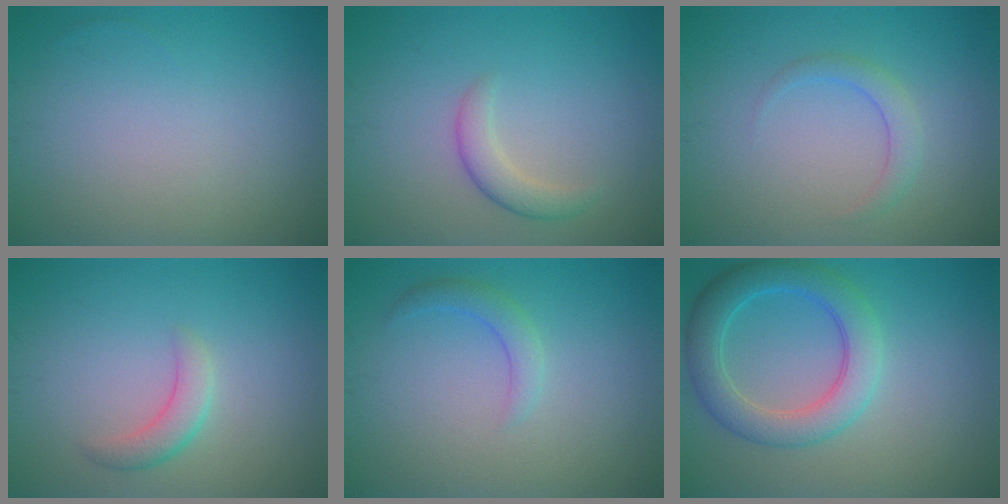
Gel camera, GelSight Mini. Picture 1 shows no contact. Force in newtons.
{"total": 2.2, "press": 2.2, "slide": 0.1}
{"total": 1.8, "press": 1.8, "slide": 0.1}
{"total": 2.1, "press": 2.1, "slide": 0.2}
{"total": 1.7, "press": 1.7, "slide": 0.1}
{"total": 5.2, "press": 5.2, "slide": 0.2}